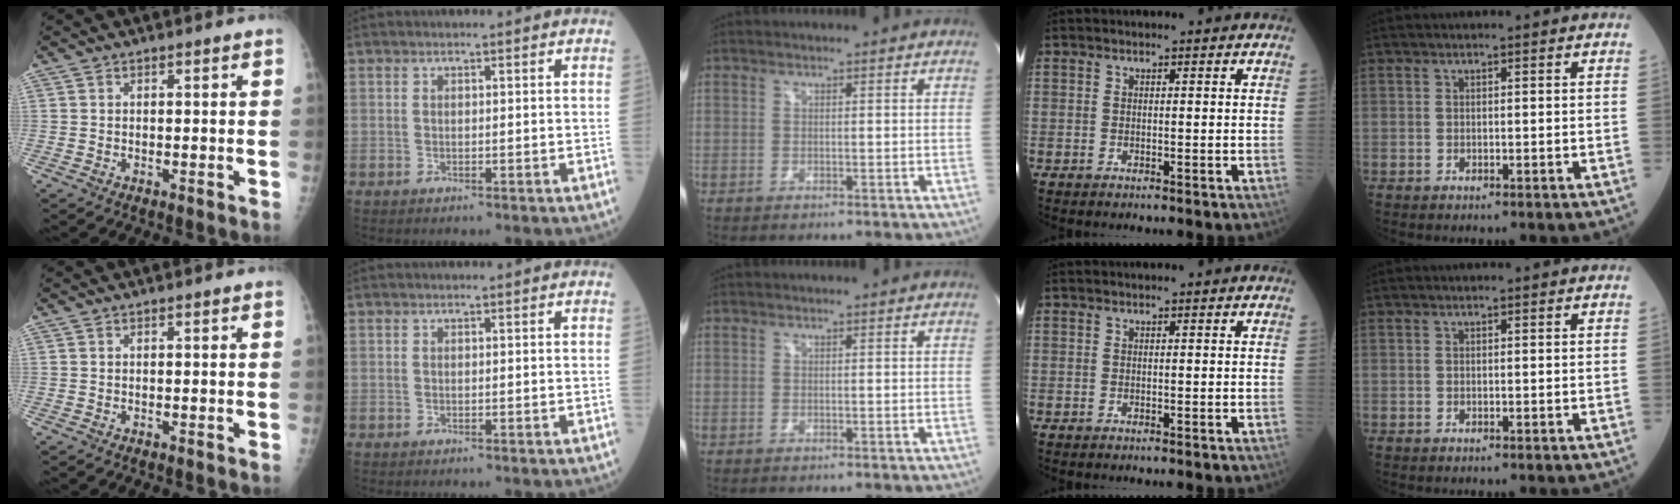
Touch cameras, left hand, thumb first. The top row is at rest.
{}